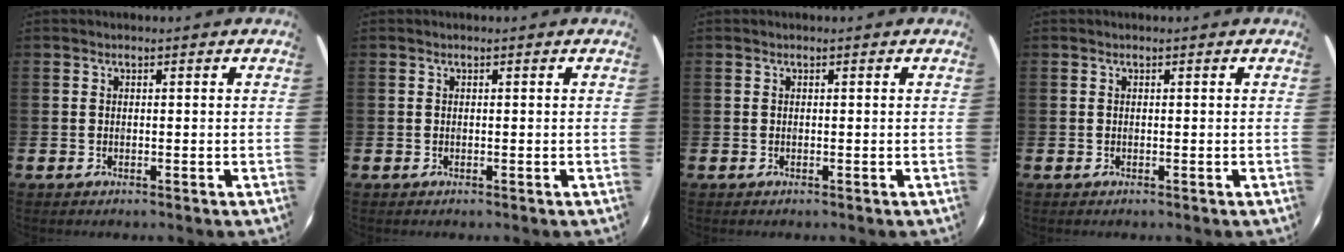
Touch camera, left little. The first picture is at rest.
{"total": 0.0}
{"total": 0.0}
{"total": 0.0}